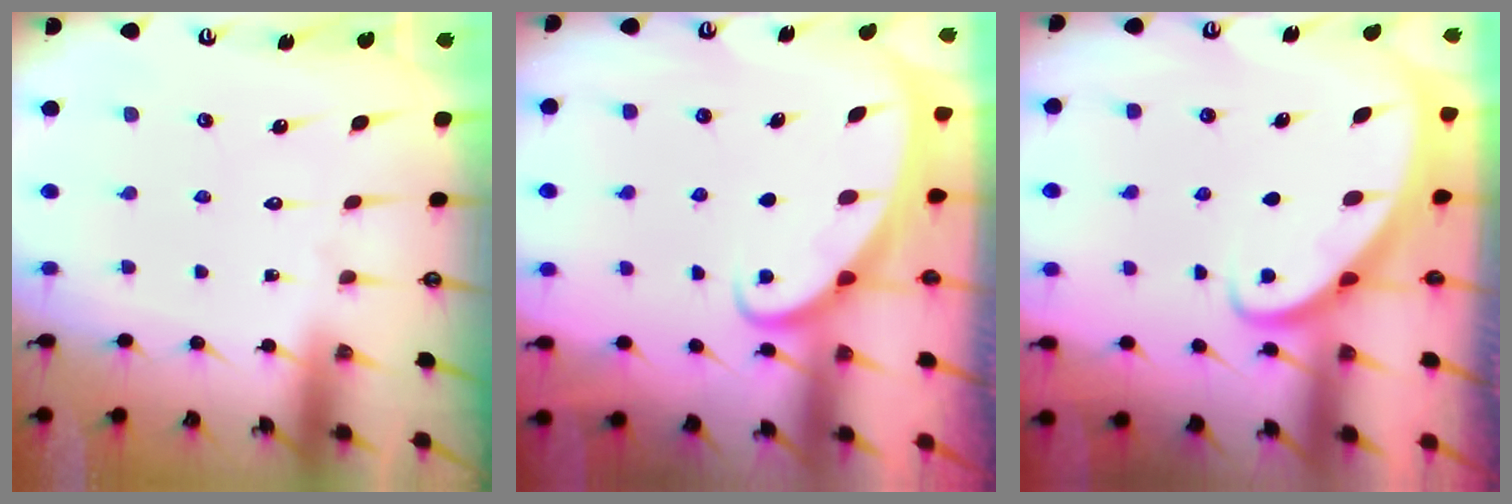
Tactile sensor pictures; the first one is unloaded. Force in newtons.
{"total": 2.0, "press": 2.0, "slide": 0.2}
{"total": 2.6, "press": 2.6, "slide": 0.3}